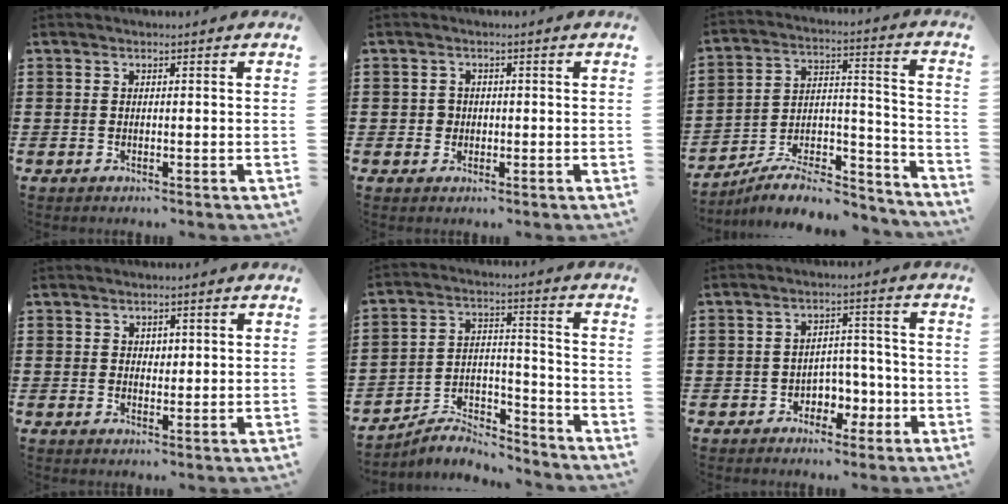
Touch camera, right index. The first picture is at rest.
{"total": 1.4, "force": [-0.1, 1.3, 0.5], "torque": [-0.013, 0.005, -0.003]}
{"total": 9.5, "force": [-8.2, 2.9, 3.8], "torque": [-0.048, 0.030, -0.152]}
{"total": 1.2, "force": [0.7, 0.9, 0.4], "torque": [-0.009, 0.005, 0.014]}
{"total": 6.1, "force": [-5.9, 1.2, 1.3], "torque": [-0.025, 0.007, -0.115]}
{"total": 4.6, "force": [-2.4, 3.5, 1.9], "torque": [-0.030, 0.011, -0.047]}